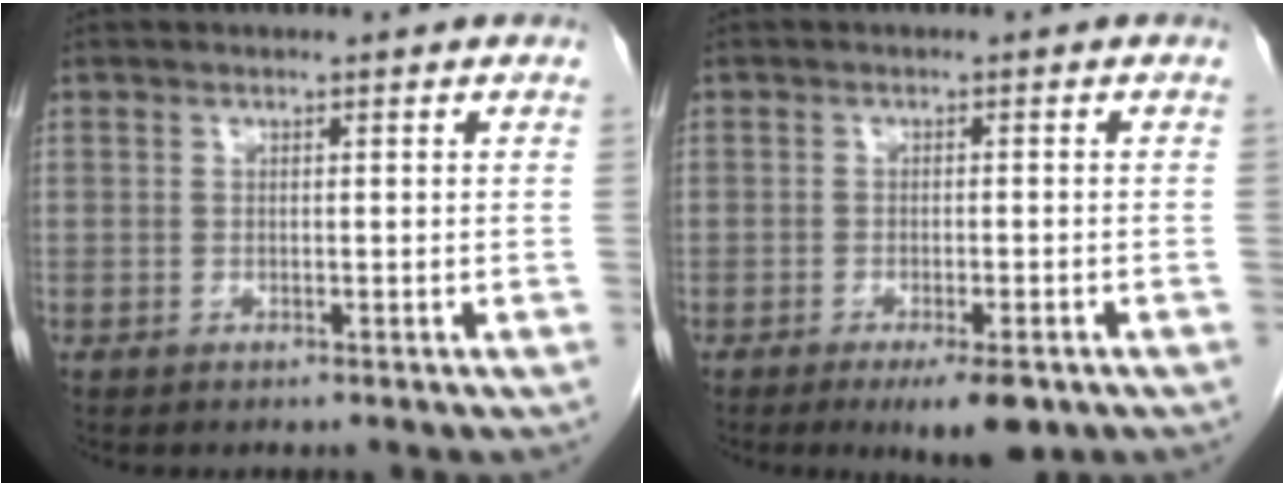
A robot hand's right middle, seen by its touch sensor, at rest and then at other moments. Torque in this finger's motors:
{"motor_torque": [0.35, -0.29, -0.03, -0.01]}